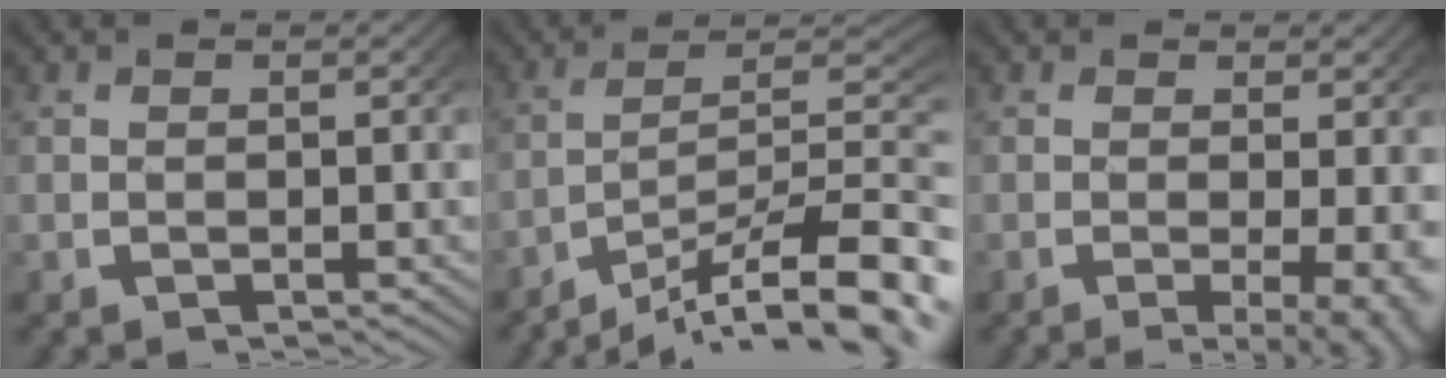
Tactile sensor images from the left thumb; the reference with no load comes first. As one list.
[{"total": 12.1, "force": [-5.3, 6.7, 8.5], "torque": [-0.130, -0.038, -0.067]}, {"total": 5.9, "force": [-2.5, 2.2, 4.8], "torque": [-0.070, -0.026, -0.027]}]